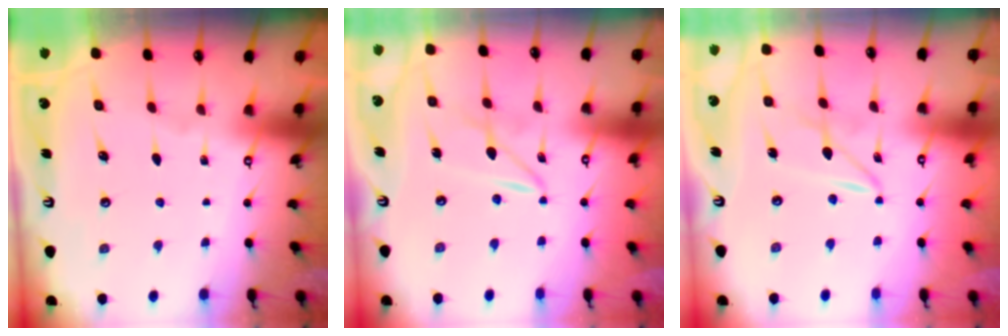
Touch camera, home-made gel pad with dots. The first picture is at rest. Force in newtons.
{"total": 2.2, "press": 2.1, "slide": 0.3}
{"total": 2.2, "press": 2.1, "slide": 0.3}